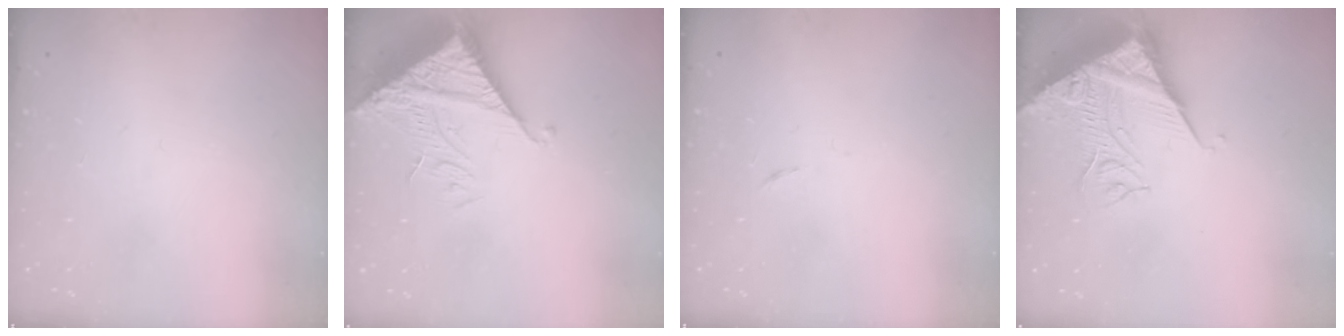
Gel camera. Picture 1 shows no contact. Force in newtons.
{"total": 12.1, "press": 12.0, "slide": 1.3}
{"total": 2.6, "press": 2.6, "slide": 0.4}
{"total": 12.0, "press": 11.9, "slide": 0.7}